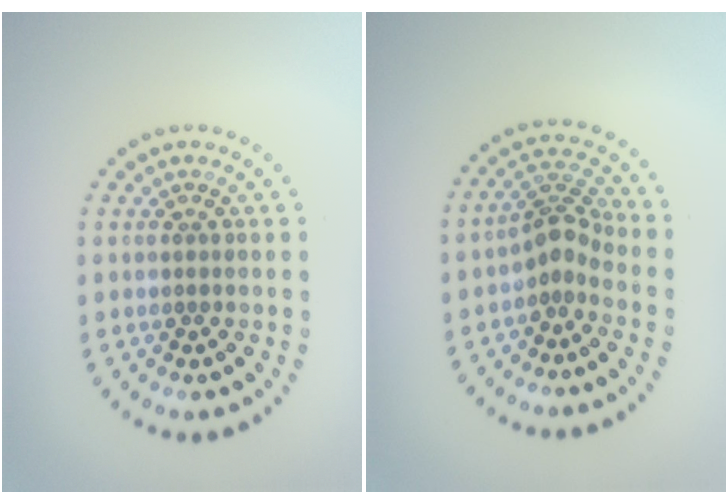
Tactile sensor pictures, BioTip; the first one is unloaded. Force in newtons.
{"total": 2.6, "press": 1.9, "slide": 1.7}